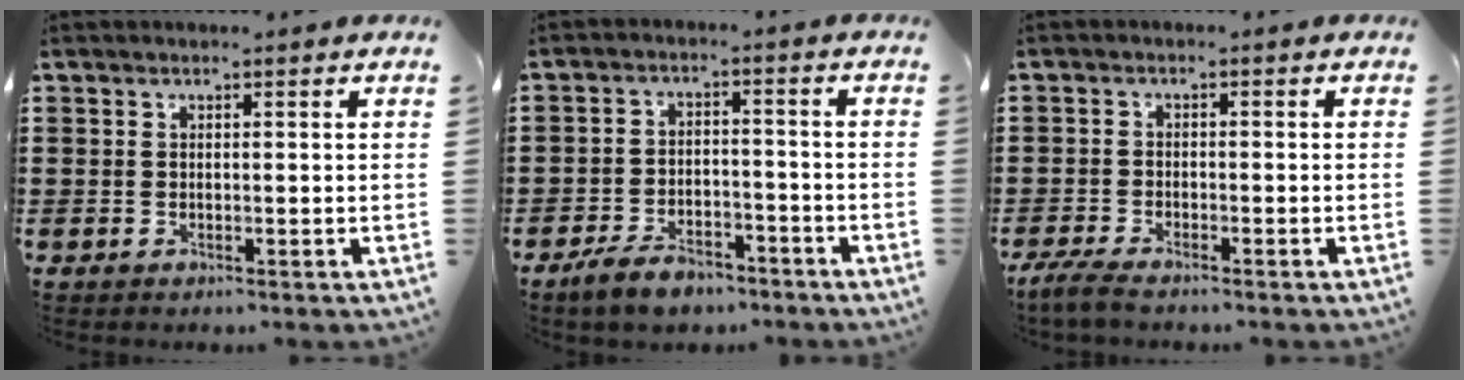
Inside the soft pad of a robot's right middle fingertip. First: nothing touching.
{"total": 5.1, "force": [-4.4, 1.7, 1.8], "torque": [-0.041, 0.006, -0.088]}
{"total": 3.0, "force": [-2.7, 0.4, 1.2], "torque": [-0.041, -0.007, -0.061]}